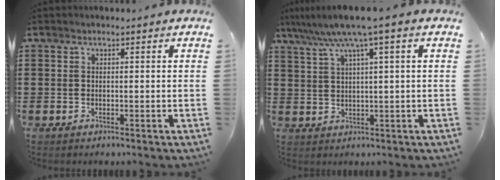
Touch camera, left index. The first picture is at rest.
{"total": 5.7, "force": [3.1, -0.5, 4.8], "torque": [-0.108, -0.011, 0.047]}